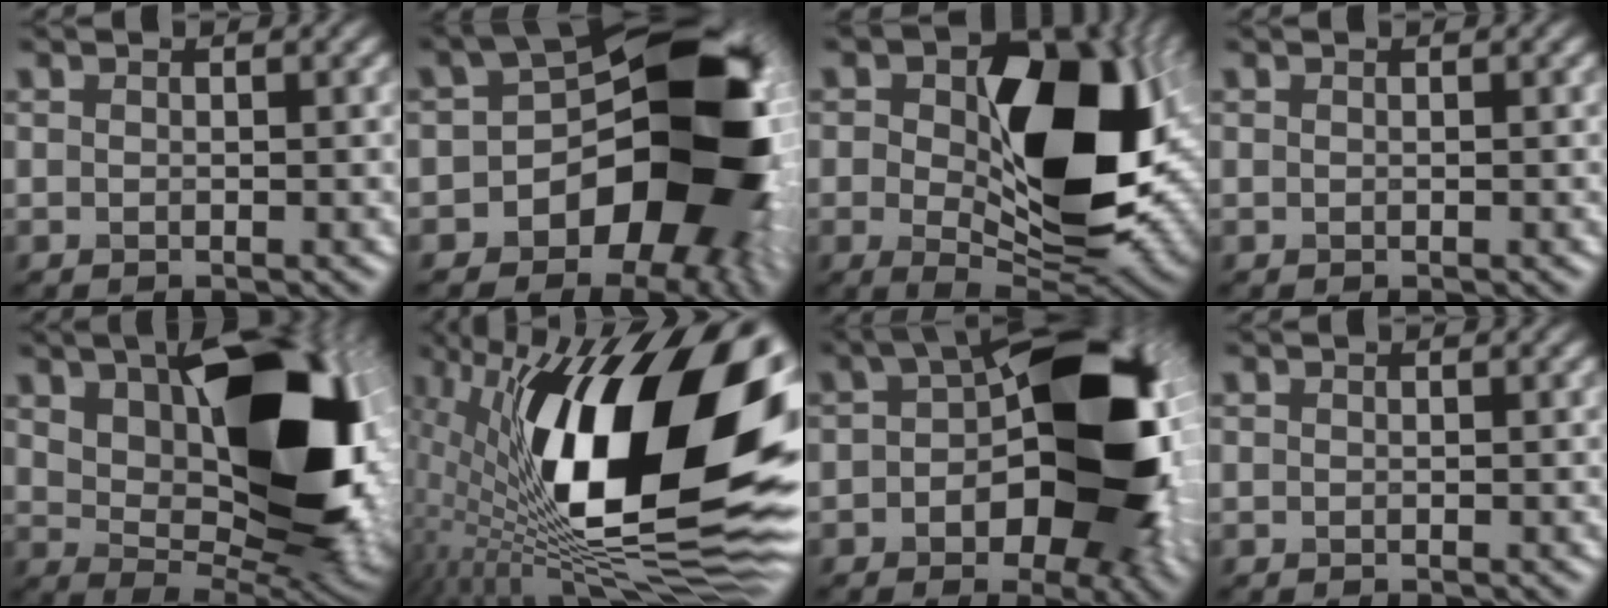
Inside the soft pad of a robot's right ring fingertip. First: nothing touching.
{"total": 15.2, "force": [-4.6, 9.7, 10.9], "torque": [-0.099, 0.006, -0.090]}
{"total": 14.2, "force": [0.8, 8.5, 11.3], "torque": [-0.165, -0.013, 0.023]}
{"total": 0.0}
{"total": 16.5, "force": [4.1, 8.6, 13.5], "torque": [-0.203, 0.004, 0.076]}
{"total": 20.6, "force": [3.5, 8.7, 18.3], "torque": [-0.318, 0.005, 0.053]}
{"total": 14.9, "force": [-0.8, 8.0, 12.5], "torque": [-0.150, 0.018, -0.024]}
{"total": 0.0}